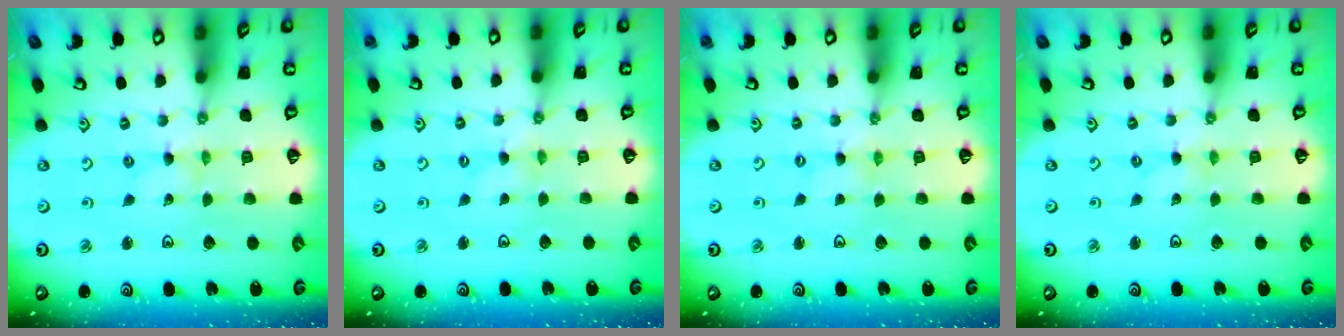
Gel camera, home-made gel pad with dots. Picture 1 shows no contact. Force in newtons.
{"total": 0.0}
{"total": 0.0}
{"total": 0.0}